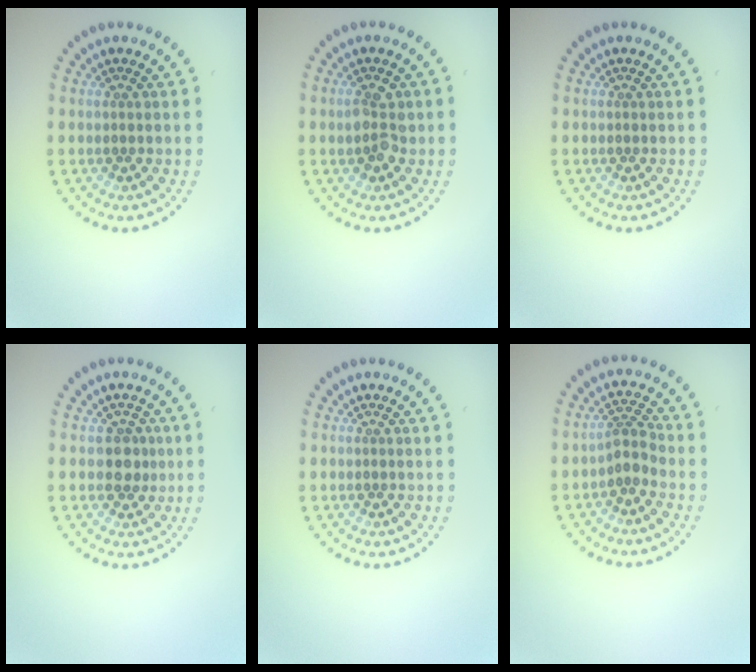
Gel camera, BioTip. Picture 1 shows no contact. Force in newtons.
{"total": 2.4, "press": 2.4, "slide": 0.1}
{"total": 0.0}
{"total": 2.0, "press": 1.7, "slide": 1.0}
{"total": 0.0}
{"total": 1.9, "press": 1.6, "slide": 1.1}